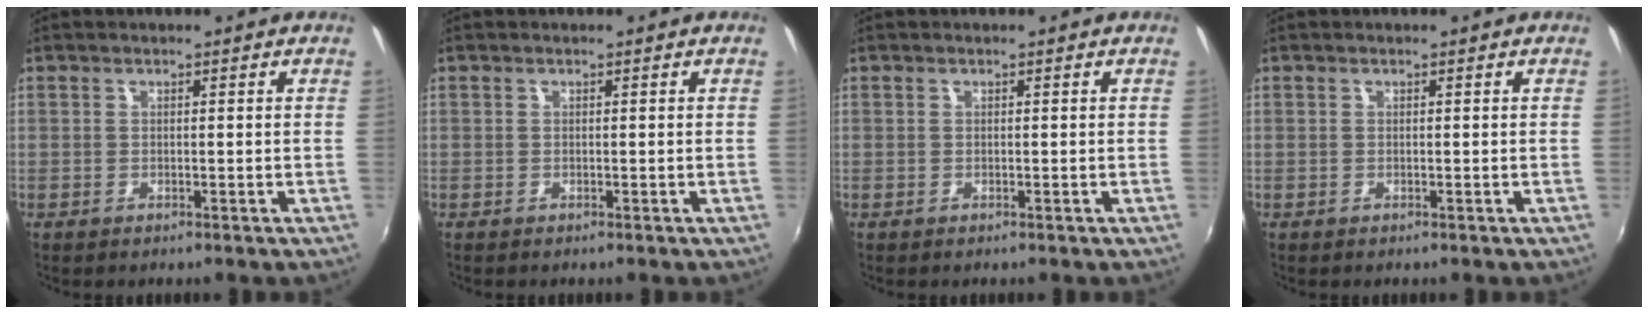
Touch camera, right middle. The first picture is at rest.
{"total": 0.0}
{"total": 0.0}
{"total": 0.0}